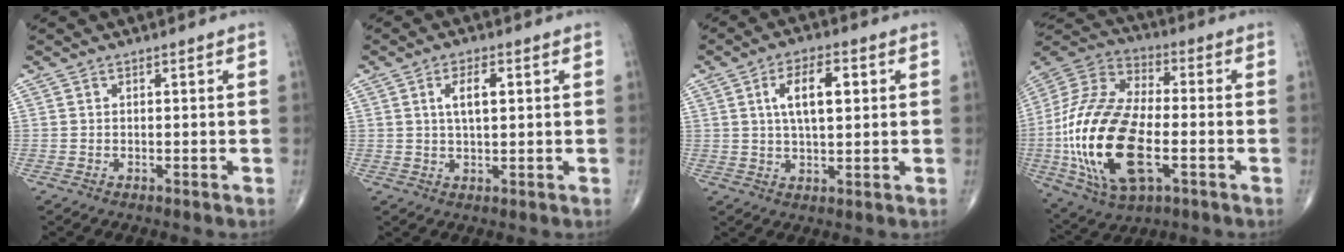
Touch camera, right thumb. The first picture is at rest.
{"total": 4.9, "force": [1.3, 2.0, 4.3], "torque": [-0.076, 0.001, 0.025]}
{"total": 8.7, "force": [2.2, 3.9, 7.5], "torque": [-0.119, 0.003, 0.038]}
{"total": 26.1, "force": [-5.1, 13.1, 22.1], "torque": [-0.468, 0.006, -0.085]}